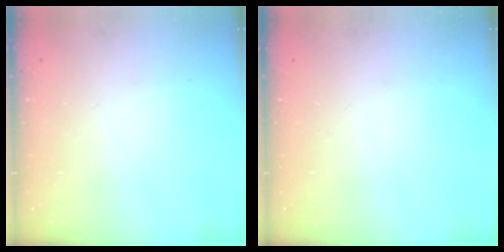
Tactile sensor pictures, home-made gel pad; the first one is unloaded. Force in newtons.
{"total": 0.0}